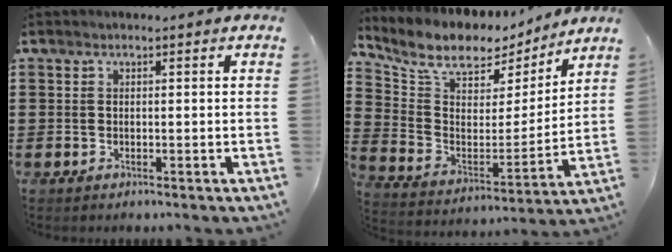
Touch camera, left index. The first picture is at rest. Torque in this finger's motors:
{"motor_torque": [1.39, -0.75, 0.30, 0.14]}